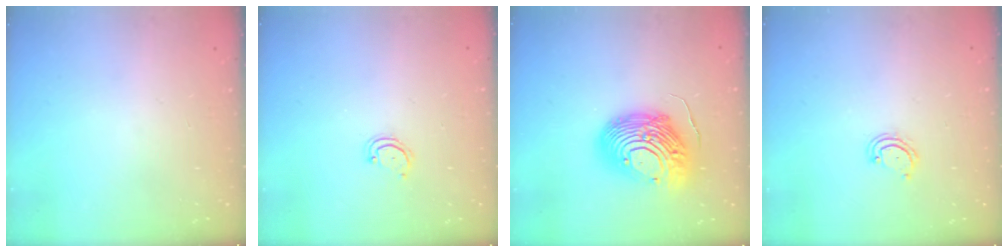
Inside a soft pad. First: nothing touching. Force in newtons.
{"total": 3.2, "press": 3.2, "slide": 0.2}
{"total": 18.0, "press": 17.9, "slide": 1.9}
{"total": 3.9, "press": 3.9, "slide": 0.3}